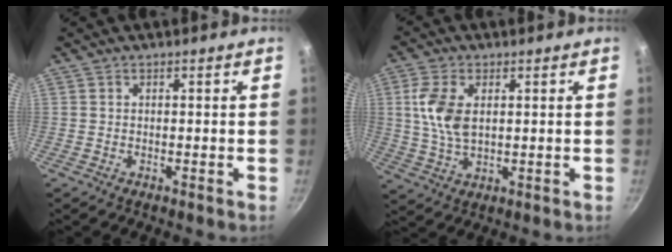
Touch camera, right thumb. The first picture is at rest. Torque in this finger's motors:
{"motor_torque": [0.01, -0.01, 1.17, 0.14, 0.31]}